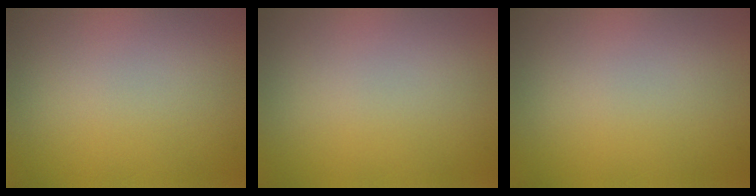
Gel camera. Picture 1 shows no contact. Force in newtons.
{"total": 0.0}
{"total": 0.0}